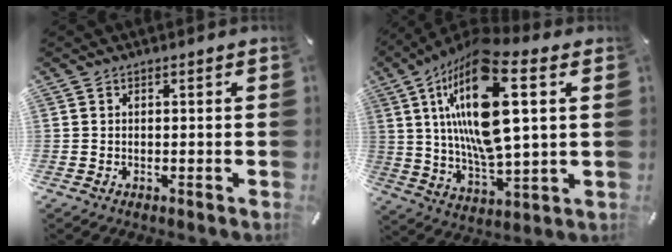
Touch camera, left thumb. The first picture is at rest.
{"total": 22.7, "force": [7.2, 7.8, 20.0], "torque": [-0.404, -0.025, 0.108]}